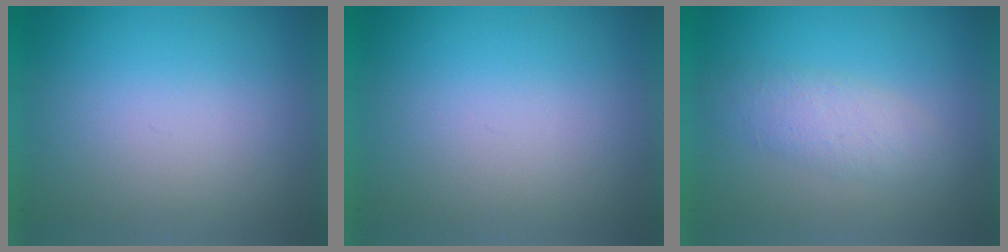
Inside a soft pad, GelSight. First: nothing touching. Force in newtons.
{"total": 0.0}
{"total": 1.8}